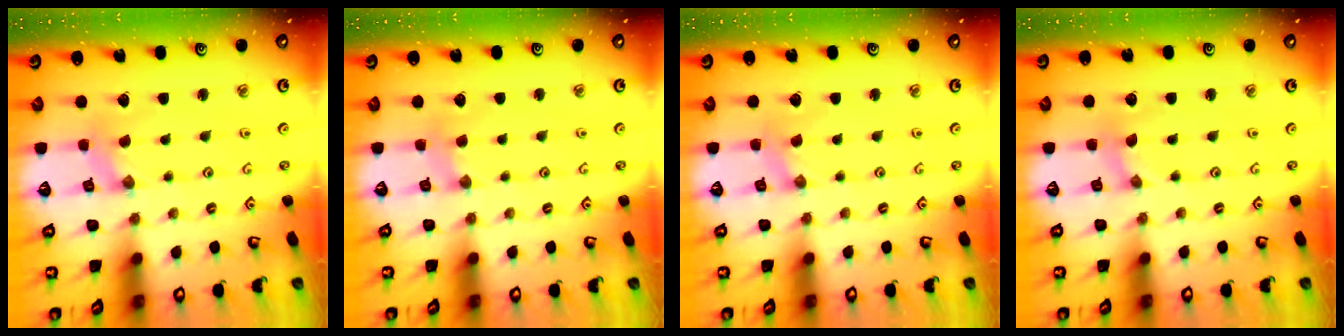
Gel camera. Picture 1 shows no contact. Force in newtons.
{"total": 2.0, "press": 2.0, "slide": 0.4}
{"total": 0.5, "press": 0.5, "slide": 0.1}
{"total": 0.0}